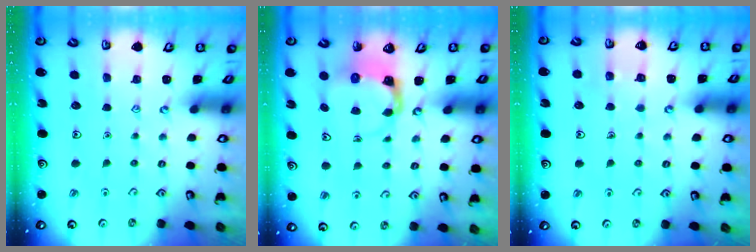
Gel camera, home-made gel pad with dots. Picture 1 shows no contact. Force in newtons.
{"total": 3.7, "press": 3.7, "slide": 0.4}
{"total": 3.7, "press": 3.7, "slide": 0.3}